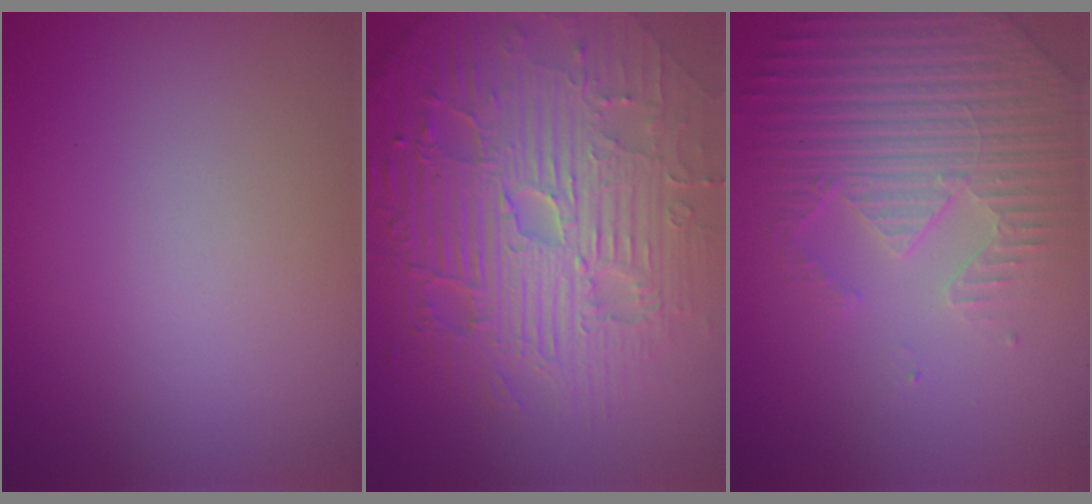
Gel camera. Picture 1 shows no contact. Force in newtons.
{"total": 11.6, "press": 7.5, "slide": 8.9}
{"total": 4.7, "press": 4.4, "slide": 1.4}